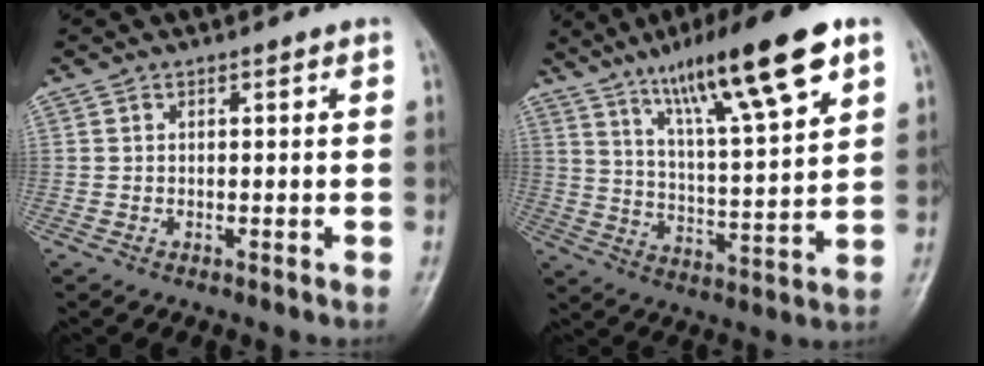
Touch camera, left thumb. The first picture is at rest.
{"total": 19.4, "force": [11.3, 3.2, 15.5], "torque": [-0.238, -0.040, 0.191]}